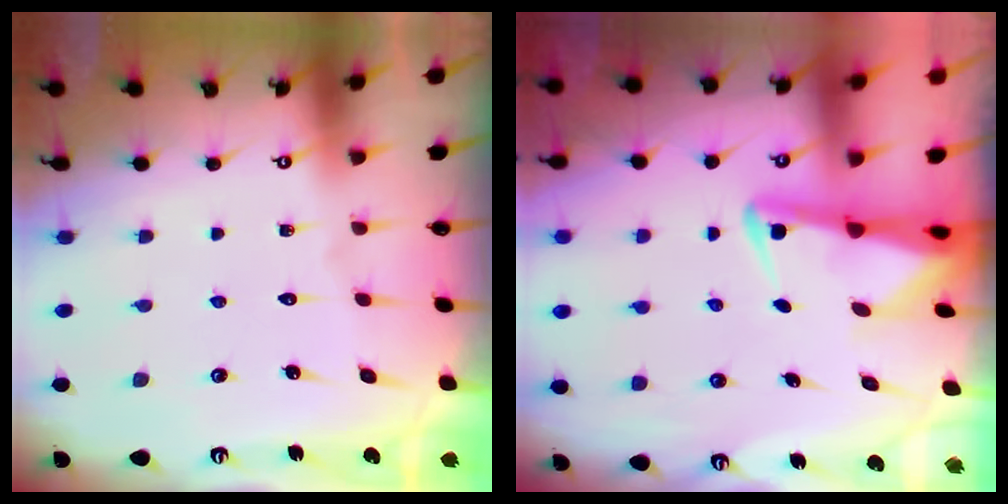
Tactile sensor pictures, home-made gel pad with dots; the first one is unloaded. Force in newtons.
{"total": 2.8, "press": 2.7, "slide": 0.6}